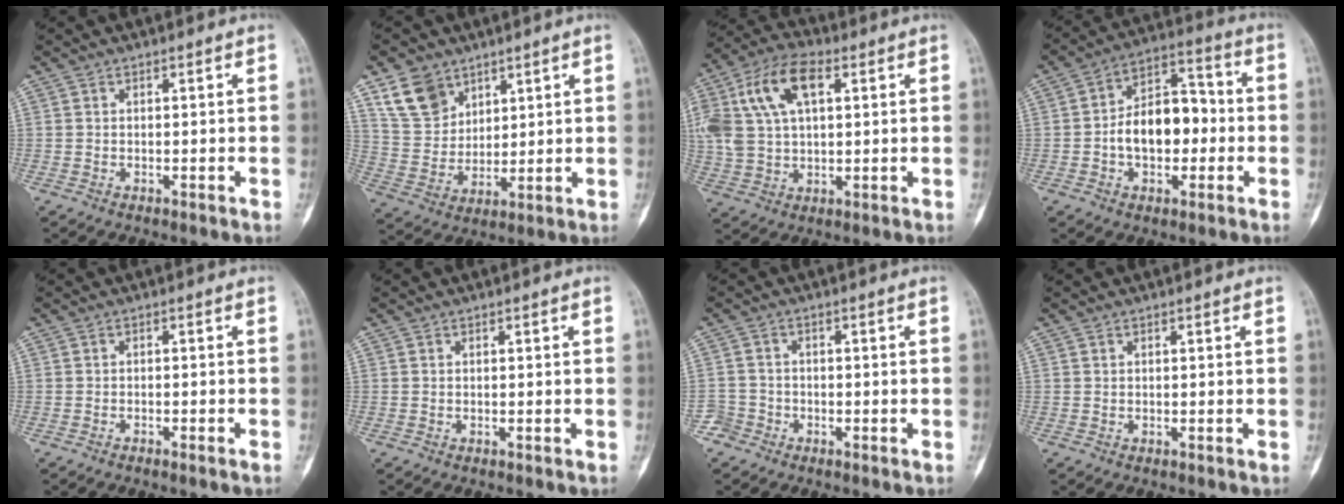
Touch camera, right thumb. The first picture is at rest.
{"total": 10.1, "force": [6.4, 7.0, 3.4], "torque": [-0.047, -0.030, 0.135]}
{"total": 16.1, "force": [4.9, 9.3, 12.2], "torque": [-0.250, 0.018, 0.089]}
{"total": 13.0, "force": [-1.6, 8.3, 9.8], "torque": [-0.126, 0.043, -0.033]}
{"total": 1.6, "force": [-1.2, -0.1, 1.1], "torque": [-0.020, 0.008, -0.012]}
{"total": 0.0}
{"total": 3.0, "force": [-2.0, 2.1, -0.6], "torque": [0.023, 0.014, -0.045]}
{"total": 0.0}